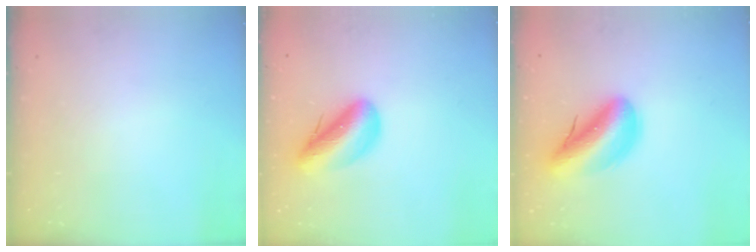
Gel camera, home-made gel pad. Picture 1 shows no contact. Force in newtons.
{"total": 10.7, "press": 10.5, "slide": 1.8}
{"total": 12.5, "press": 11.9, "slide": 3.8}